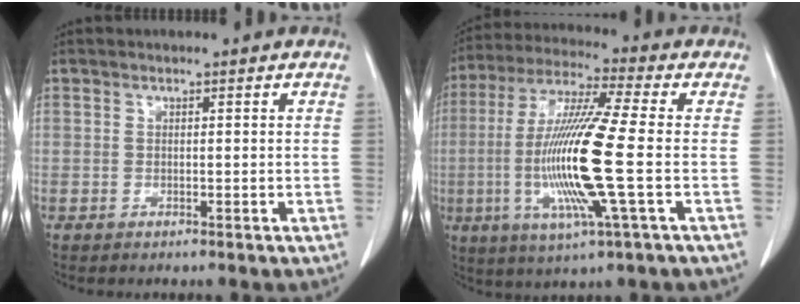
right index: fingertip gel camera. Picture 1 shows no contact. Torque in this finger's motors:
{"motor_torque": [2.14, 0.00, 1.06, 0.21]}